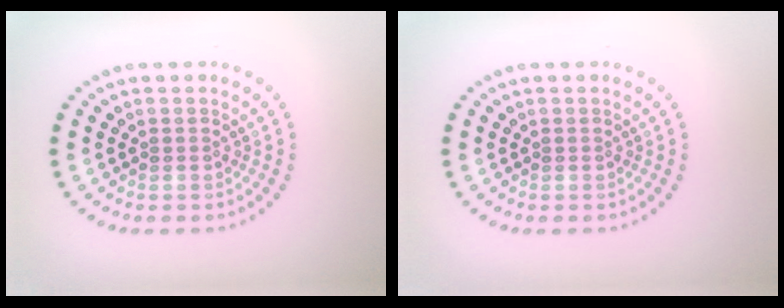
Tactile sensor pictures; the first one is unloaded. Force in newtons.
{"total": 0.0}